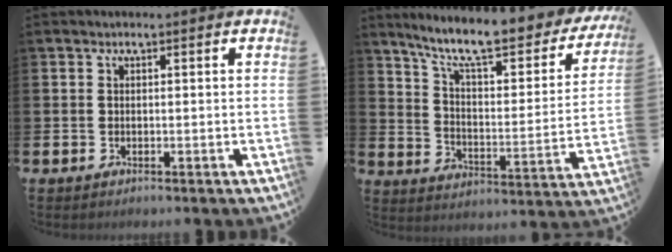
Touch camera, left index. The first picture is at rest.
{"total": 10.2, "force": [8.5, 2.2, 5.1], "torque": [-0.125, -0.062, 0.139]}